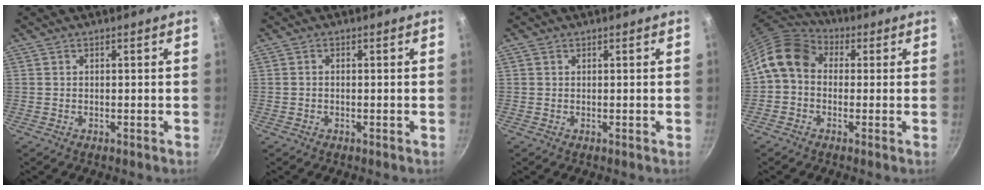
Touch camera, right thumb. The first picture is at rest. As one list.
[{"total": 0.6, "force": [-0.2, 0.4, 0.4], "torque": [-0.008, 0.005, -0.003]}, {"total": 0.6, "force": [0.3, 0.4, 0.2], "torque": [-0.007, 0.001, 0.003]}, {"total": 10.7, "force": [0.7, 8.6, 6.3], "torque": [-0.099, 0.031, -0.012]}]